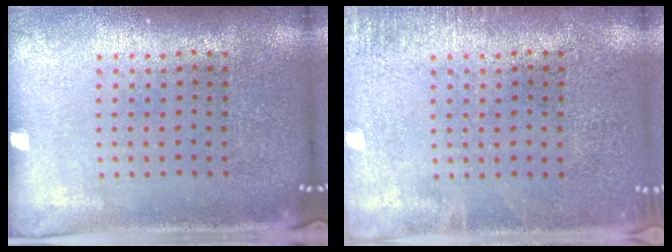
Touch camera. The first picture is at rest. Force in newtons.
{"total": 1.2, "press": 1.1, "slide": 0.2}